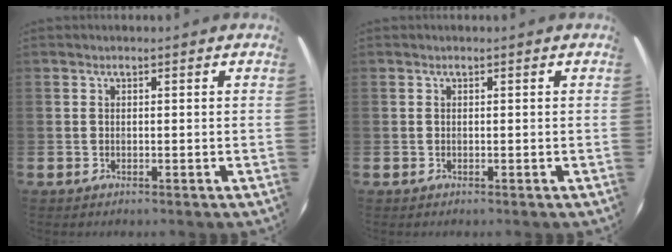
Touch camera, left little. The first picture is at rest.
{"total": 0.0}